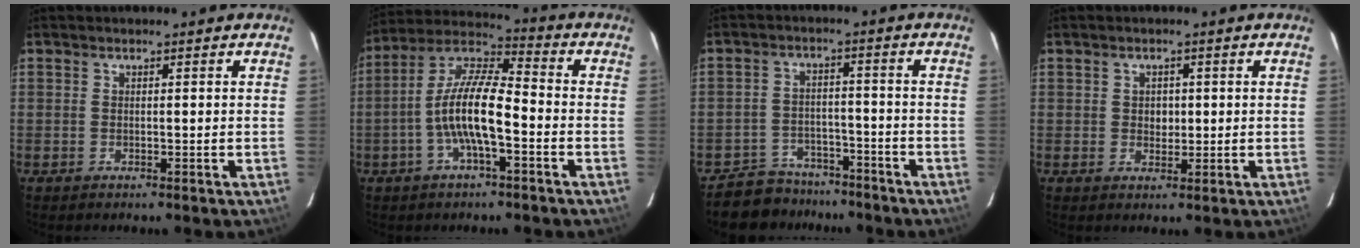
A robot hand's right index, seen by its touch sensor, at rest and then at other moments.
{"total": 11.7, "force": [-3.4, 3.0, 10.8], "torque": [-0.219, 0.007, -0.069]}
{"total": 8.8, "force": [-7.3, 4.7, 0.8], "torque": [-0.035, 0.020, -0.106]}
{"total": 2.3, "force": [0.2, 2.1, 1.0], "torque": [-0.013, 0.006, 0.004]}